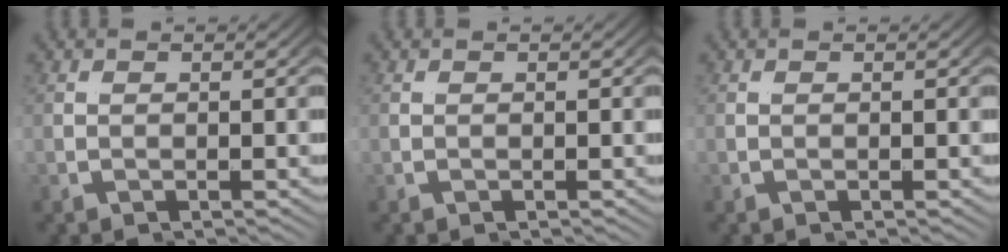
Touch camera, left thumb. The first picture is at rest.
{"total": 0.0}
{"total": 0.0}